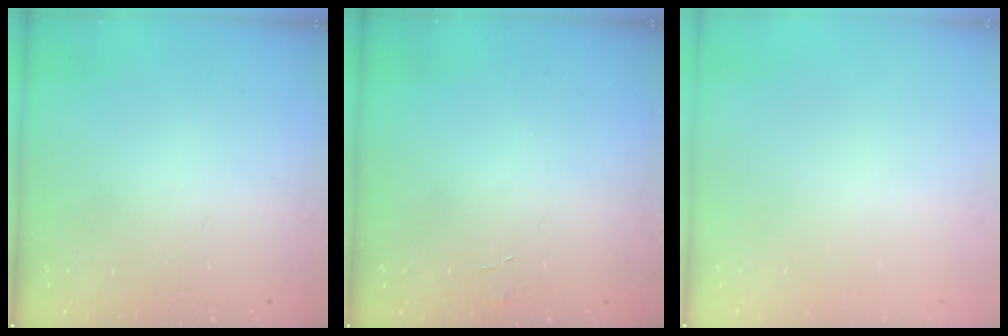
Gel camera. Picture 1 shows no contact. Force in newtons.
{"total": 3.6, "press": 3.6, "slide": 0.3}
{"total": 0.0}